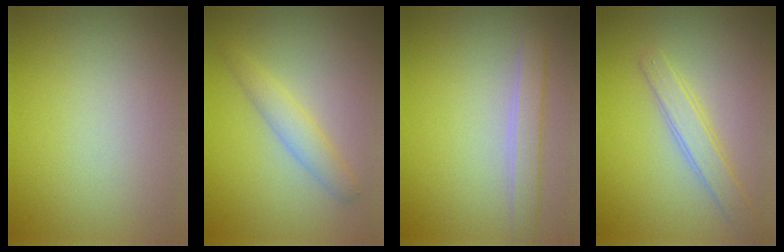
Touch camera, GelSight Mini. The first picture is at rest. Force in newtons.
{"total": 2.3, "press": 2.3, "slide": 0.1}
{"total": 2.2, "press": 2.2, "slide": 0.1}
{"total": 2.5, "press": 2.5, "slide": 0.1}